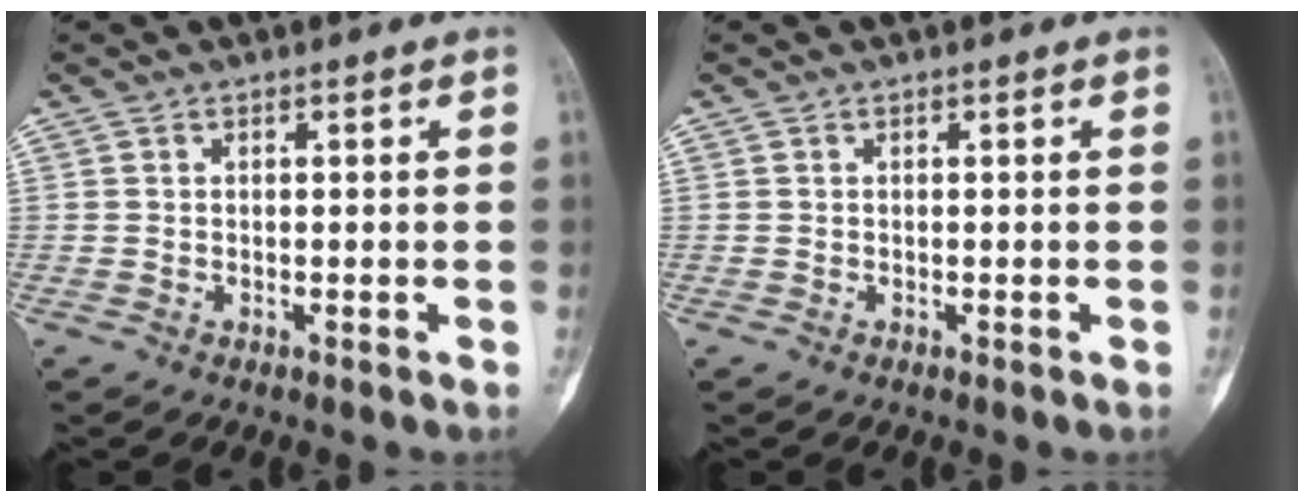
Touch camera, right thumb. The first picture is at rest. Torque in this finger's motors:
{"motor_torque": [0.12, -0.12, 0.04, -0.04, 0.00]}